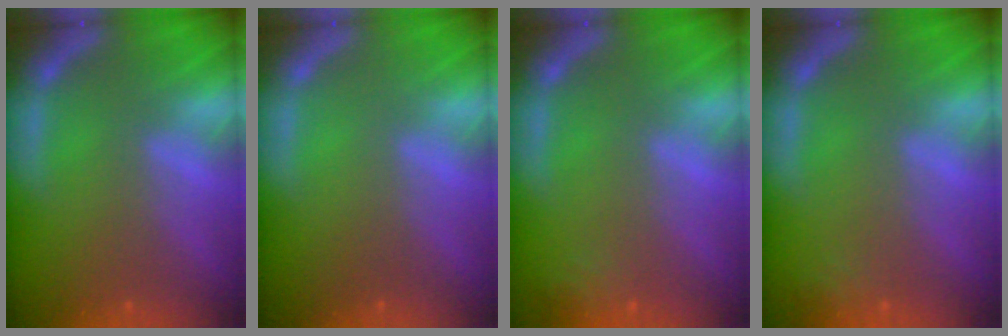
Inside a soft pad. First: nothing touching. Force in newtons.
{"total": 0.0}
{"total": 1.9}
{"total": 1.4}